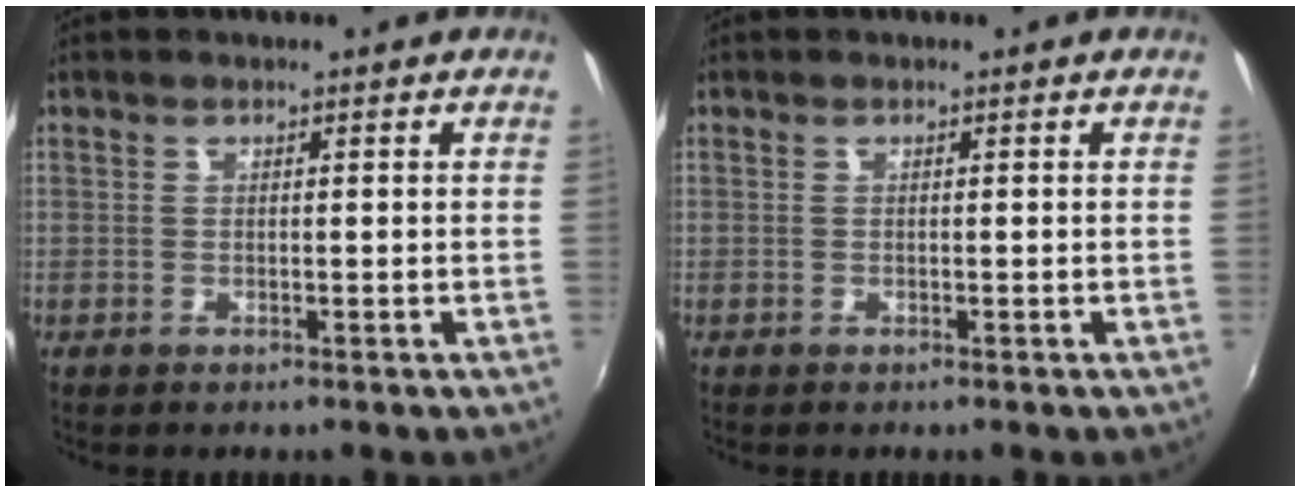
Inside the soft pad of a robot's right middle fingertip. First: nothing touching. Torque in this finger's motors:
{"motor_torque": [-0.49, -0.25, -0.07, -0.01]}